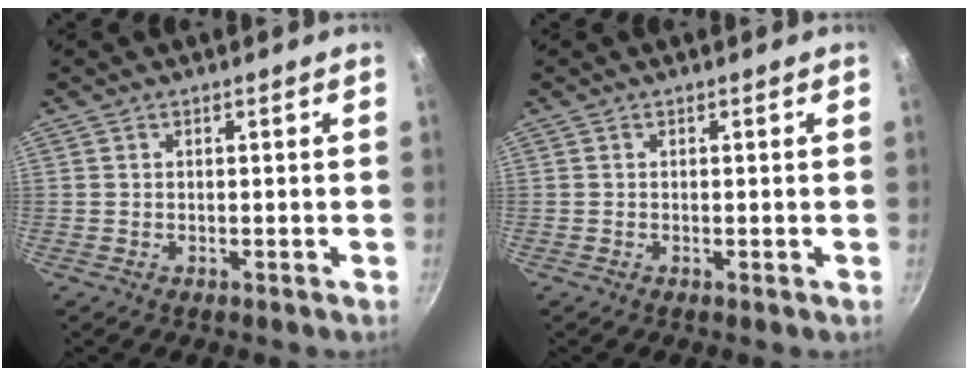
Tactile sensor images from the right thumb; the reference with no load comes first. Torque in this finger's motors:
{"motor_torque": [1.72, 3.29, 0.05, 0.15, 0.04]}